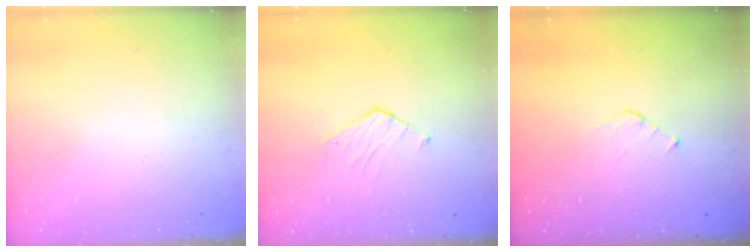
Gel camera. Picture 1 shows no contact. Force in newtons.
{"total": 3.7, "press": 3.6, "slide": 0.3}
{"total": 4.8, "press": 4.8, "slide": 0.5}